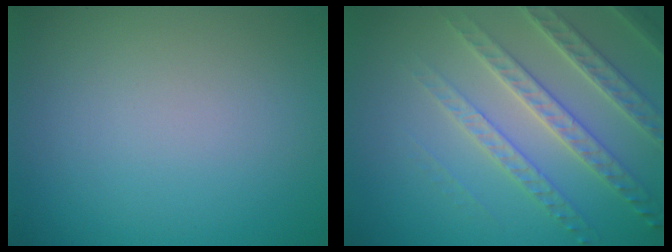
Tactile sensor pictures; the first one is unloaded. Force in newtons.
{"total": 4.5, "press": 4.4, "slide": 1.1}